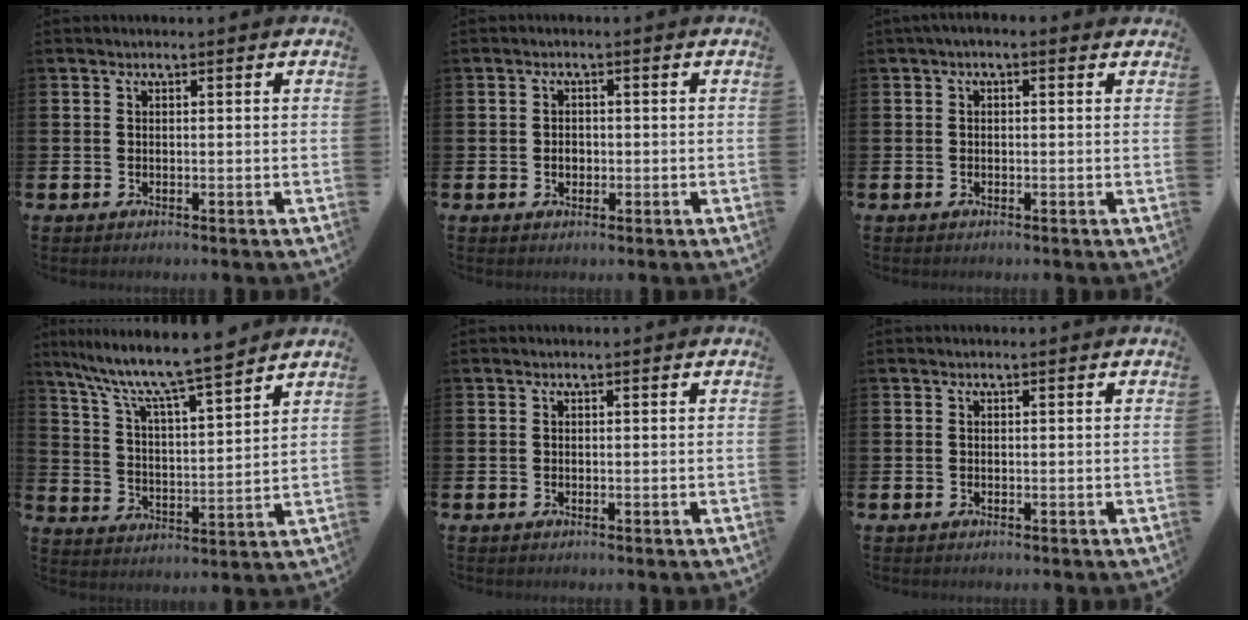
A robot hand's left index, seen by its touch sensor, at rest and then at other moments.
{"total": 1.6, "force": [-0.3, 1.3, 0.9], "torque": [-0.009, 0.005, -0.009]}
{"total": 0.8, "force": [-0.3, 0.4, 0.7], "torque": [-0.010, 0.005, -0.007]}
{"total": 9.4, "force": [8.4, 0.8, 4.1], "torque": [-0.110, -0.055, 0.141]}
{"total": 0.0}
{"total": 0.0}